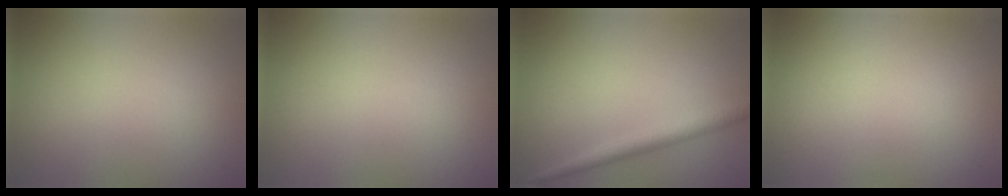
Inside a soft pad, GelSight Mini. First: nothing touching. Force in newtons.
{"total": 0.0}
{"total": 2.6, "press": 2.6, "slide": 0.1}
{"total": 0.0}